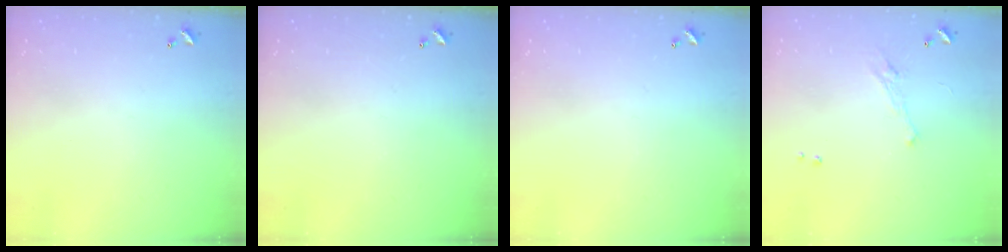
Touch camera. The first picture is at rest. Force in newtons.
{"total": 0.0}
{"total": 0.0}
{"total": 2.0, "press": 1.9, "slide": 0.7}